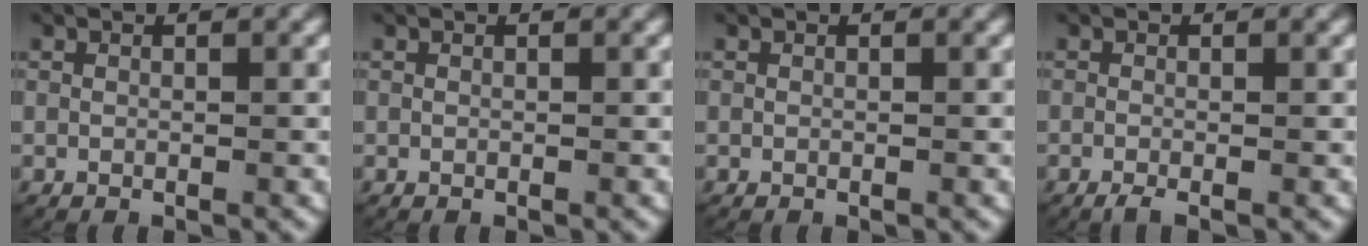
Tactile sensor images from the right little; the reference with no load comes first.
{"total": 0.0}
{"total": 0.0}
{"total": 1.3, "force": [-1.0, 0.2, 0.9], "torque": [-0.018, -0.007, -0.015]}